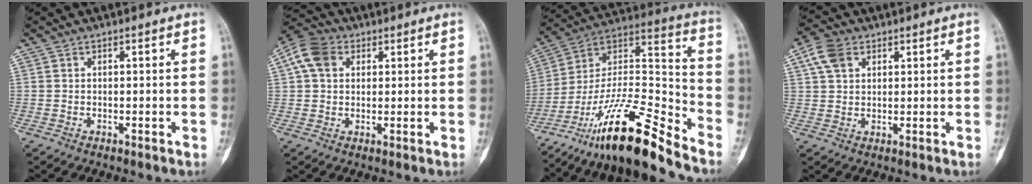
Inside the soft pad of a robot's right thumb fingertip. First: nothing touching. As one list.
[{"total": 6.7, "force": [2.4, 4.5, 4.3], "torque": [-0.086, 0.015, 0.039]}, {"total": 20.8, "force": [-16.1, 3.0, 12.7], "torque": [-0.234, 0.091, -0.290]}, {"total": 4.8, "force": [2.5, 2.7, 3.1], "torque": [-0.059, 0.003, 0.048]}]